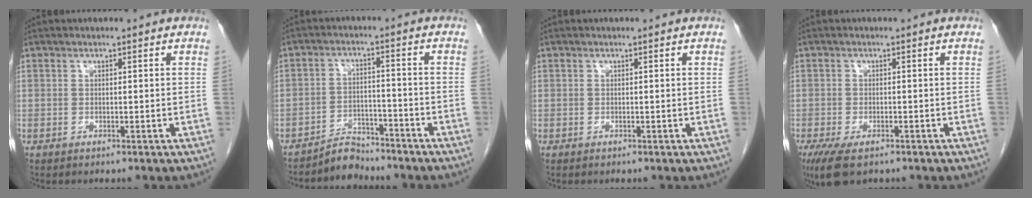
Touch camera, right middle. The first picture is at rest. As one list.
[{"total": 4.4, "force": [-4.2, 1.1, -0.3], "torque": [0.008, 0.001, -0.072]}, {"total": 0.0}, {"total": 6.0, "force": [-4.1, 2.3, 3.8], "torque": [-0.068, -0.013, -0.065]}]